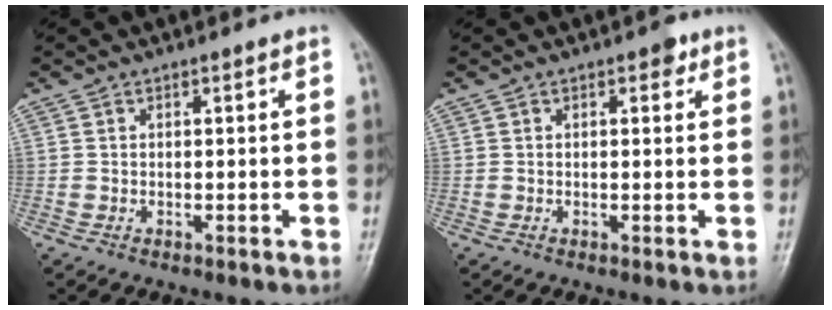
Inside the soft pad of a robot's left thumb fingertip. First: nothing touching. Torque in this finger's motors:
{"motor_torque": [2.64, 2.38, 0.37, -0.14, 0.00]}